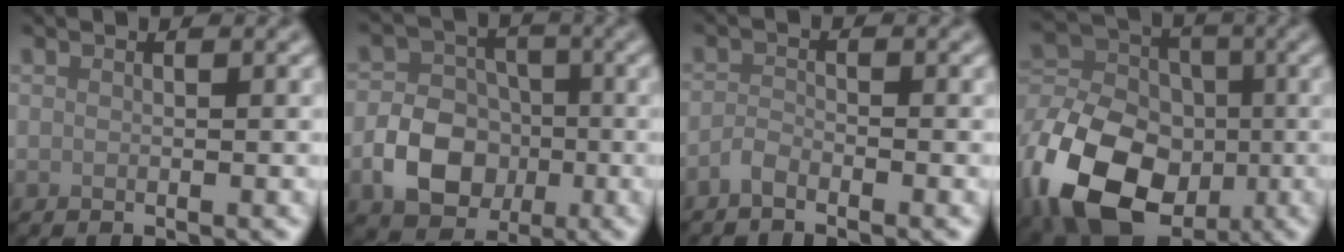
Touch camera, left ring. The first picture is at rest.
{"total": 6.4, "force": [-1.9, 5.0, 3.4], "torque": [-0.046, -0.002, -0.039]}
{"total": 1.3, "force": [-1.1, 0.4, 0.7], "torque": [-0.014, 0.002, -0.026]}
{"total": 14.8, "force": [-5.8, 10.6, 8.6], "torque": [-0.193, -0.021, -0.113]}